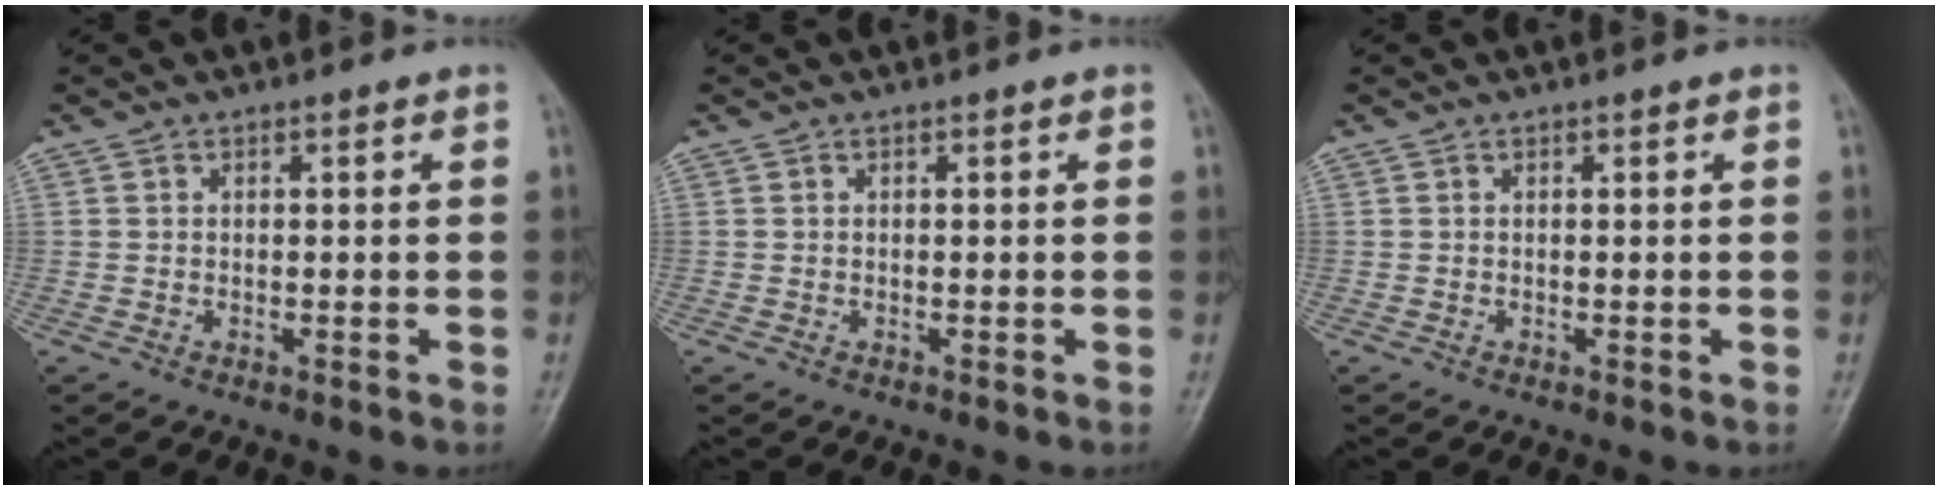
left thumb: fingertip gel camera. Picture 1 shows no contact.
{"total": 0.0}
{"total": 0.0}